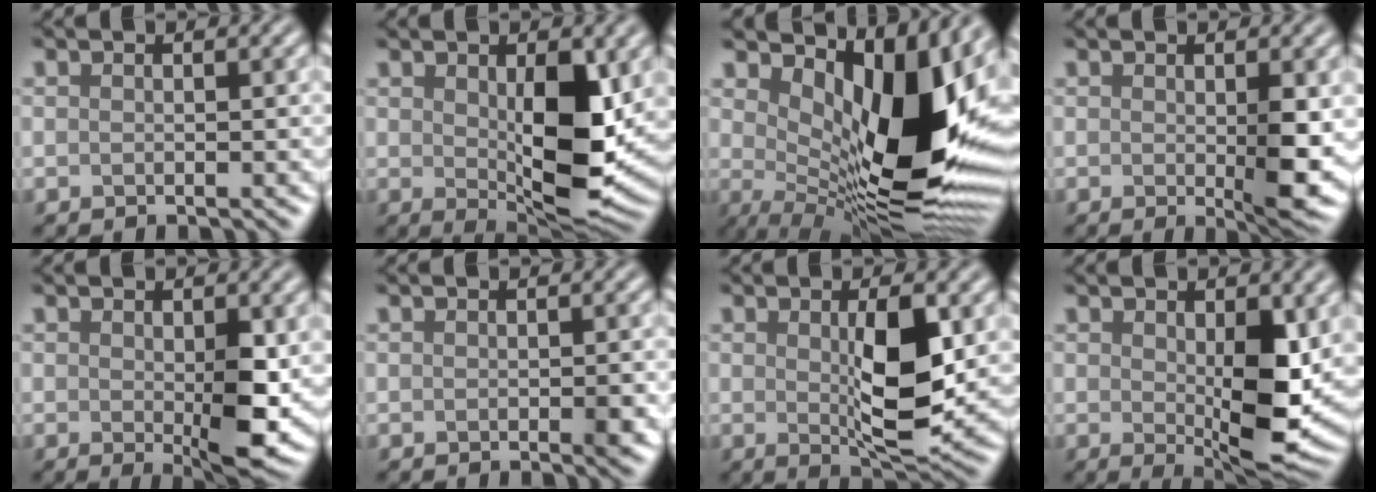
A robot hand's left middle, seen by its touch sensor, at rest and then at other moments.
{"total": 8.0, "force": [0.6, 3.2, 7.3], "torque": [-0.121, -0.011, 0.023]}
{"total": 13.5, "force": [2.5, 6.2, 11.8], "torque": [-0.168, -0.021, 0.054]}
{"total": 4.1, "force": [-0.3, 0.4, 4.1], "torque": [-0.063, -0.012, 0.005]}
{"total": 5.1, "force": [-0.3, 1.1, 5.0], "torque": [-0.081, -0.017, 0.007]}
{"total": 1.2, "force": [-0.3, 0.1, 1.2], "torque": [-0.018, -0.001, -0.001]}
{"total": 6.1, "force": [0.2, 1.7, 5.9], "torque": [-0.102, -0.014, 0.012]}
{"total": 7.4, "force": [0.3, 2.5, 6.9], "torque": [-0.113, -0.014, 0.018]}